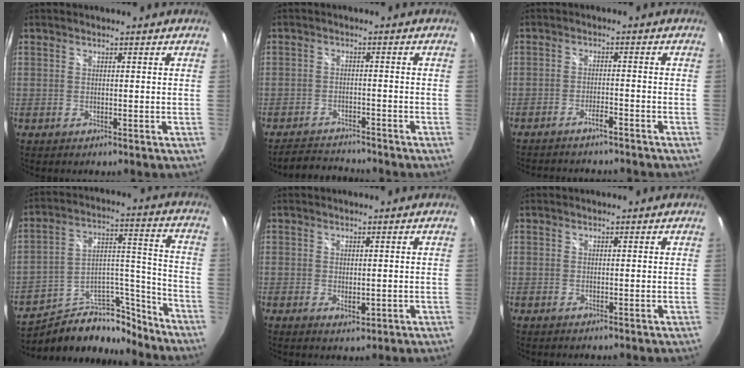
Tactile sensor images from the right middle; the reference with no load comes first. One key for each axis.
{"total": 5.3, "fx": -5.2, "fy": 0.9, "fz": 0.2, "tx": -0.024, "ty": 0.014, "tz": -0.088}
{"total": 8.4, "fx": -7.6, "fy": 1.6, "fz": 3.2, "tx": -0.078, "ty": -0.006, "tz": -0.109}
{"total": 18.3, "fx": -14.7, "fy": 8.5, "fz": 6.7, "tx": -0.117, "ty": 0.062, "tz": -0.214}
{"total": 1.9, "fx": -0.2, "fy": 1.2, "fz": 1.4, "tx": -0.022, "ty": -0.006, "tz": -0.002}
{"total": 0.0}